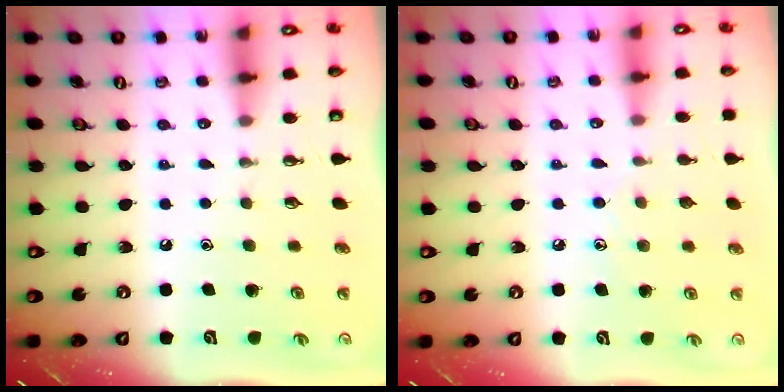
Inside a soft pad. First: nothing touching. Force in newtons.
{"total": 6.6, "press": 6.5, "slide": 0.7}